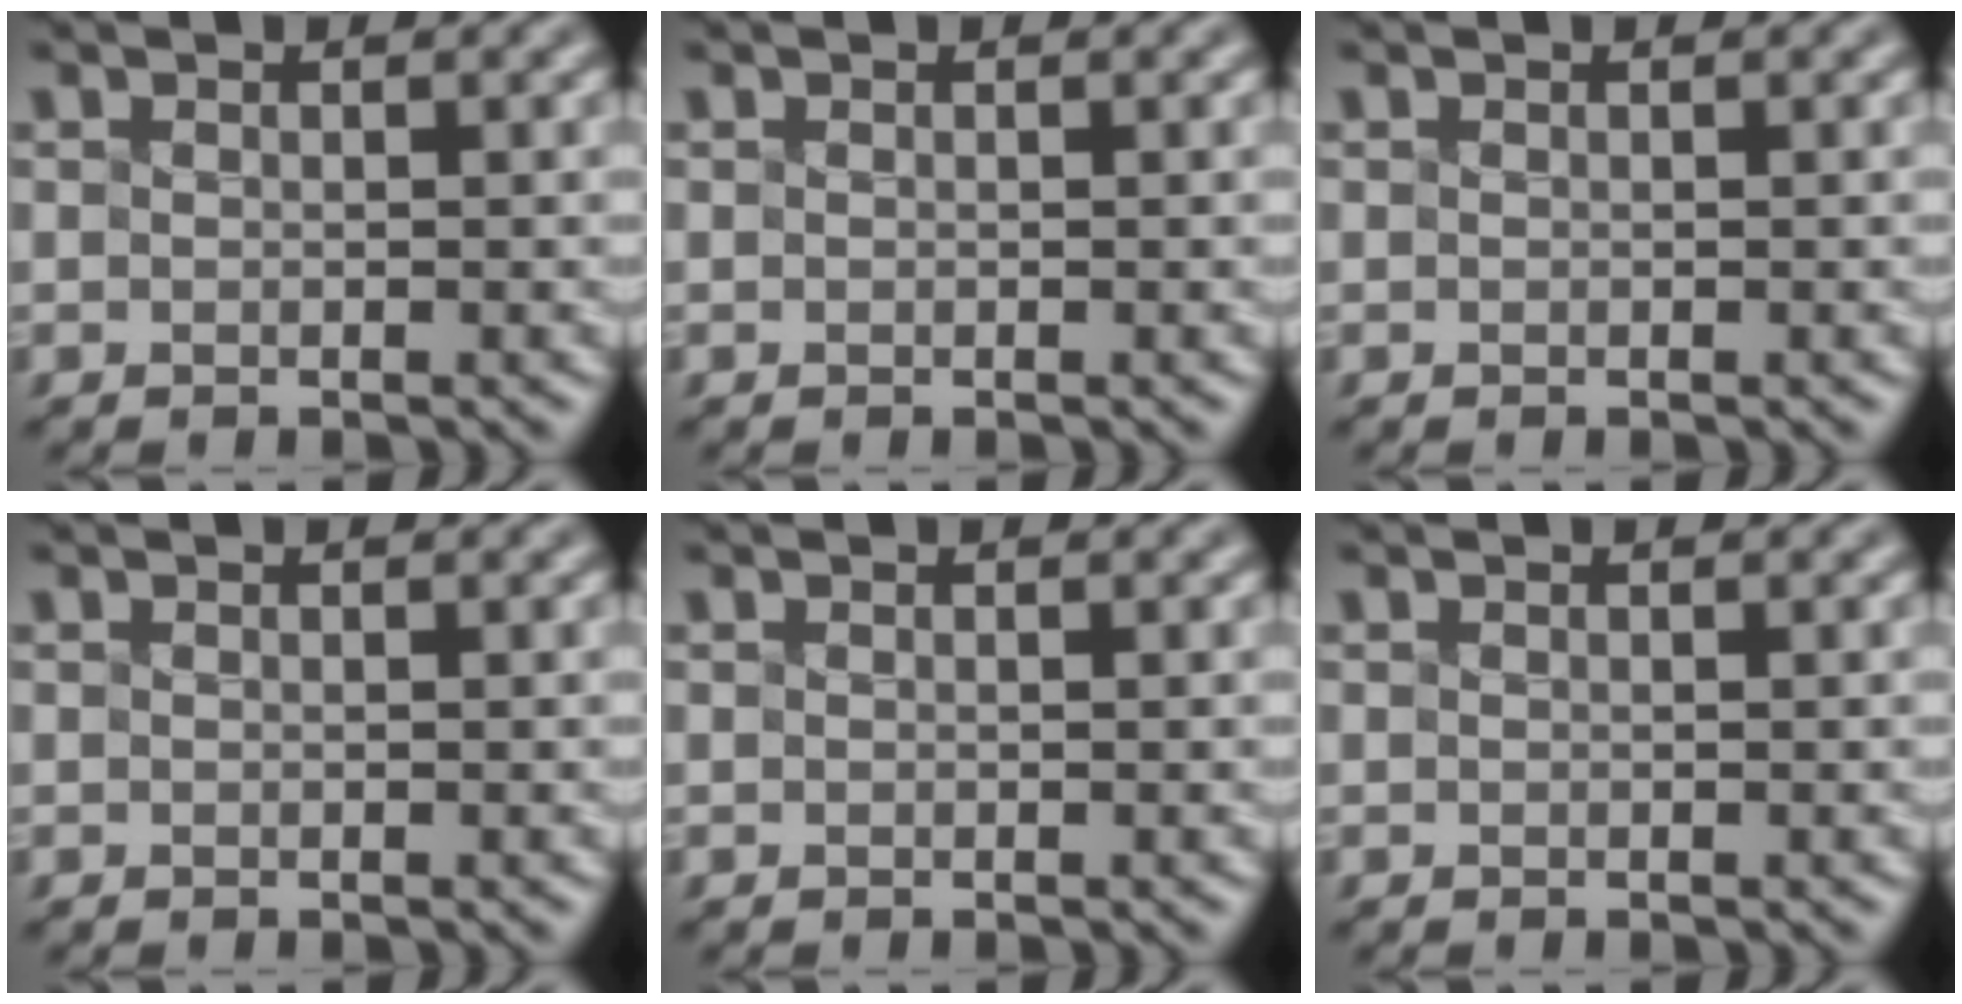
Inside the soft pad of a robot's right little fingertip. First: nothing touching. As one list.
[{"total": 0.0}, {"total": 0.0}, {"total": 0.0}, {"total": 0.0}, {"total": 0.0}]